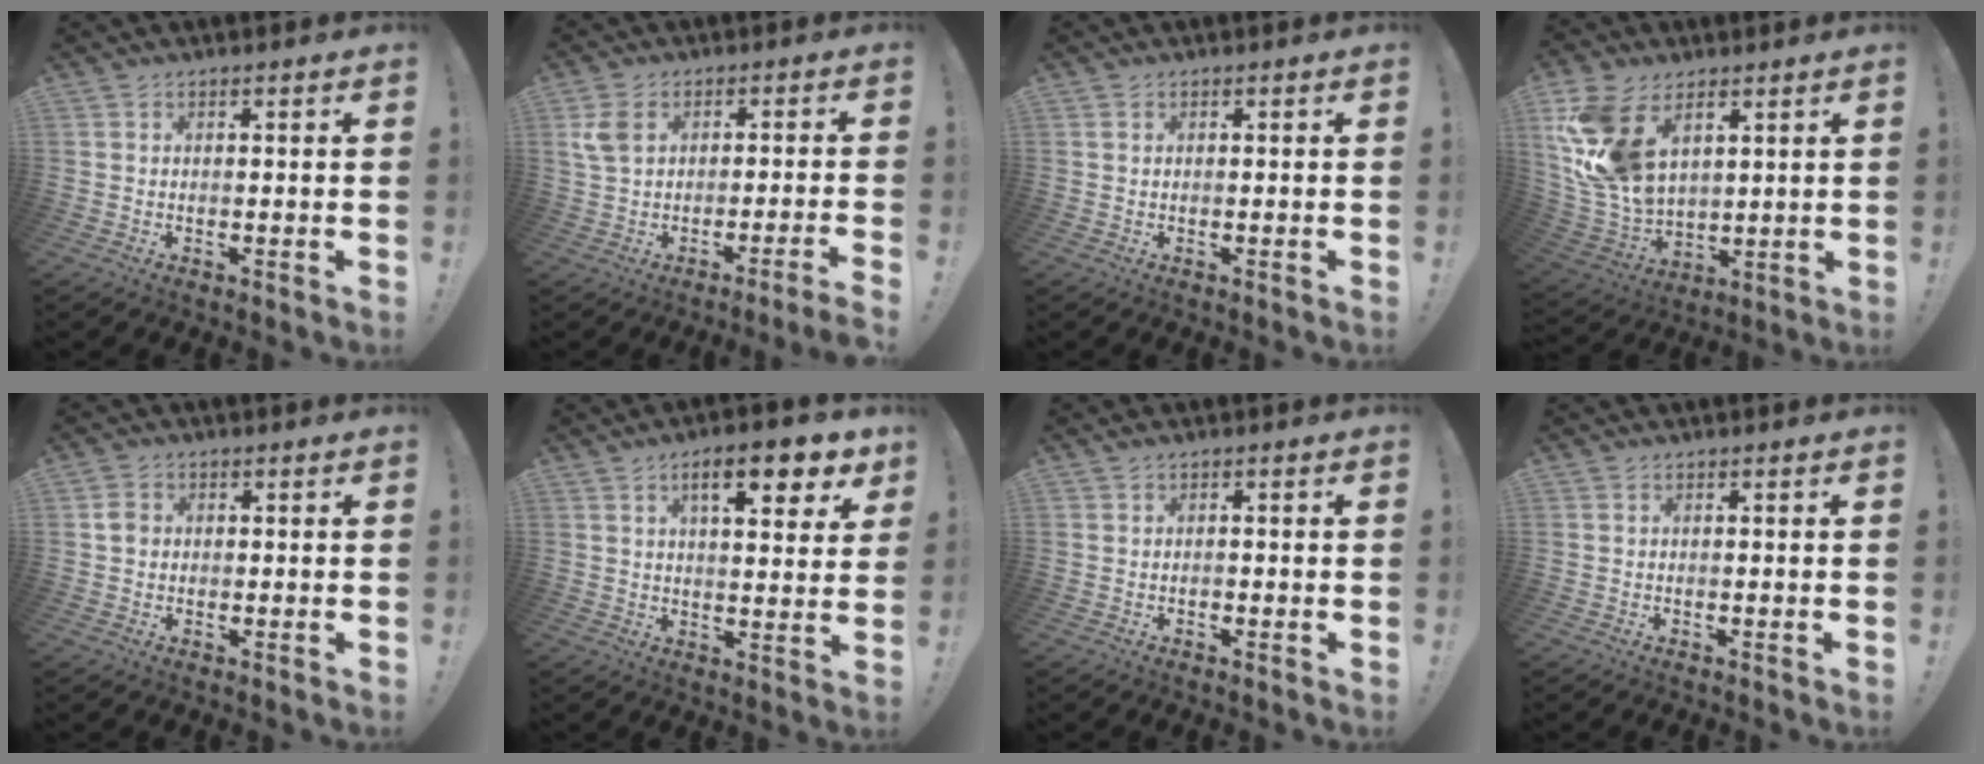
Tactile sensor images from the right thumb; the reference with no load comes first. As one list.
[{"total": 5.2, "force": [-1.2, 1.6, 4.8], "torque": [-0.082, 0.006, -0.017]}, {"total": 0.0}, {"total": 18.3, "force": [7.7, 11.9, 11.5], "torque": [-0.232, -0.042, 0.149]}, {"total": 3.0, "force": [0.0, 2.7, 1.3], "torque": [-0.009, 0.003, -0.002]}, {"total": 12.1, "force": [6.1, 3.7, 9.8], "torque": [-0.133, -0.024, 0.093]}, {"total": 0.7, "force": [-0.4, 0.5, 0.0], "torque": [-0.006, 0.004, -0.006]}, {"total": 0.0}]